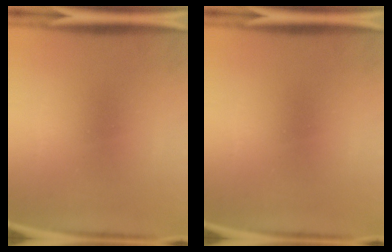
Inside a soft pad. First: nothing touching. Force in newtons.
{"total": 0.0}